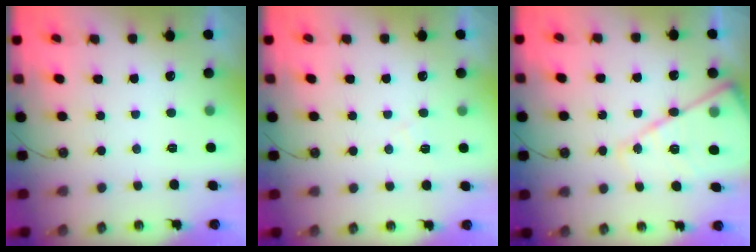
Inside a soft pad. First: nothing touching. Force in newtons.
{"total": 7.4, "press": 7.4, "slide": 0.8}
{"total": 15.8, "press": 15.7, "slide": 1.3}